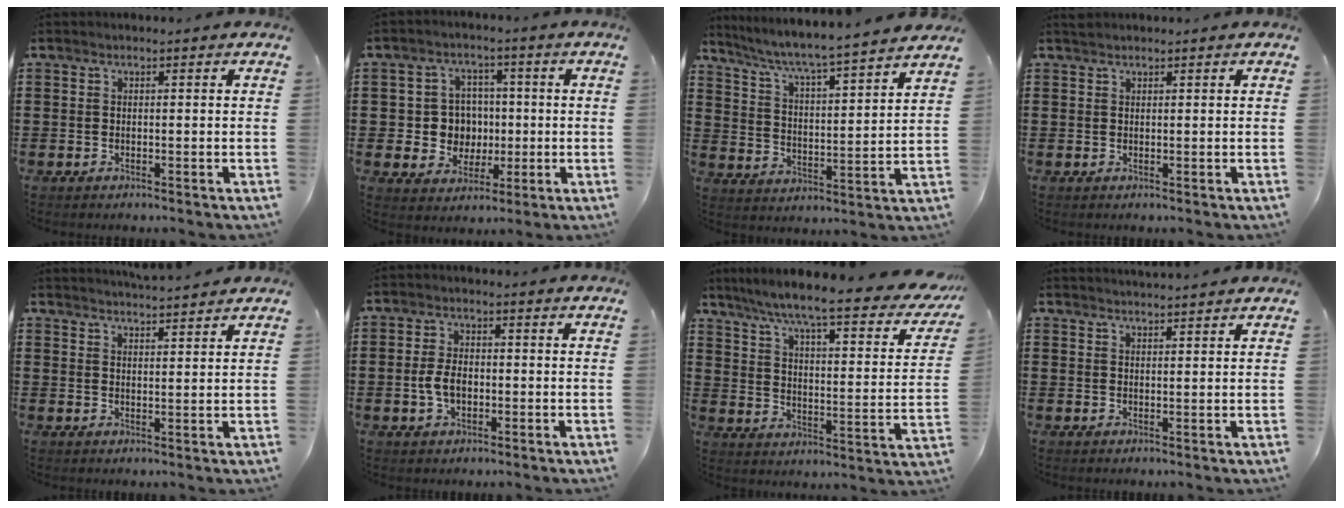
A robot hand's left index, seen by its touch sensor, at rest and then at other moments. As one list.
[{"total": 6.3, "force": [0.1, 6.0, 1.7], "torque": [-0.052, 0.013, 0.003]}, {"total": 5.2, "force": [4.7, -0.6, 2.1], "torque": [-0.064, -0.041, 0.070]}, {"total": 0.8, "force": [0.8, 0.2, 0.1], "torque": [-0.005, 0.001, 0.015]}, {"total": 3.2, "force": [3.2, -0.4, 0.1], "torque": [-0.012, -0.012, 0.059]}, {"total": 4.5, "force": [-0.8, 2.6, 3.5], "torque": [-0.087, -0.002, -0.021]}, {"total": 7.6, "force": [6.2, -0.3, 4.3], "torque": [-0.102, -0.053, 0.096]}, {"total": 2.0, "force": [2.0, -0.3, -0.1], "torque": [-0.004, -0.004, 0.039]}]